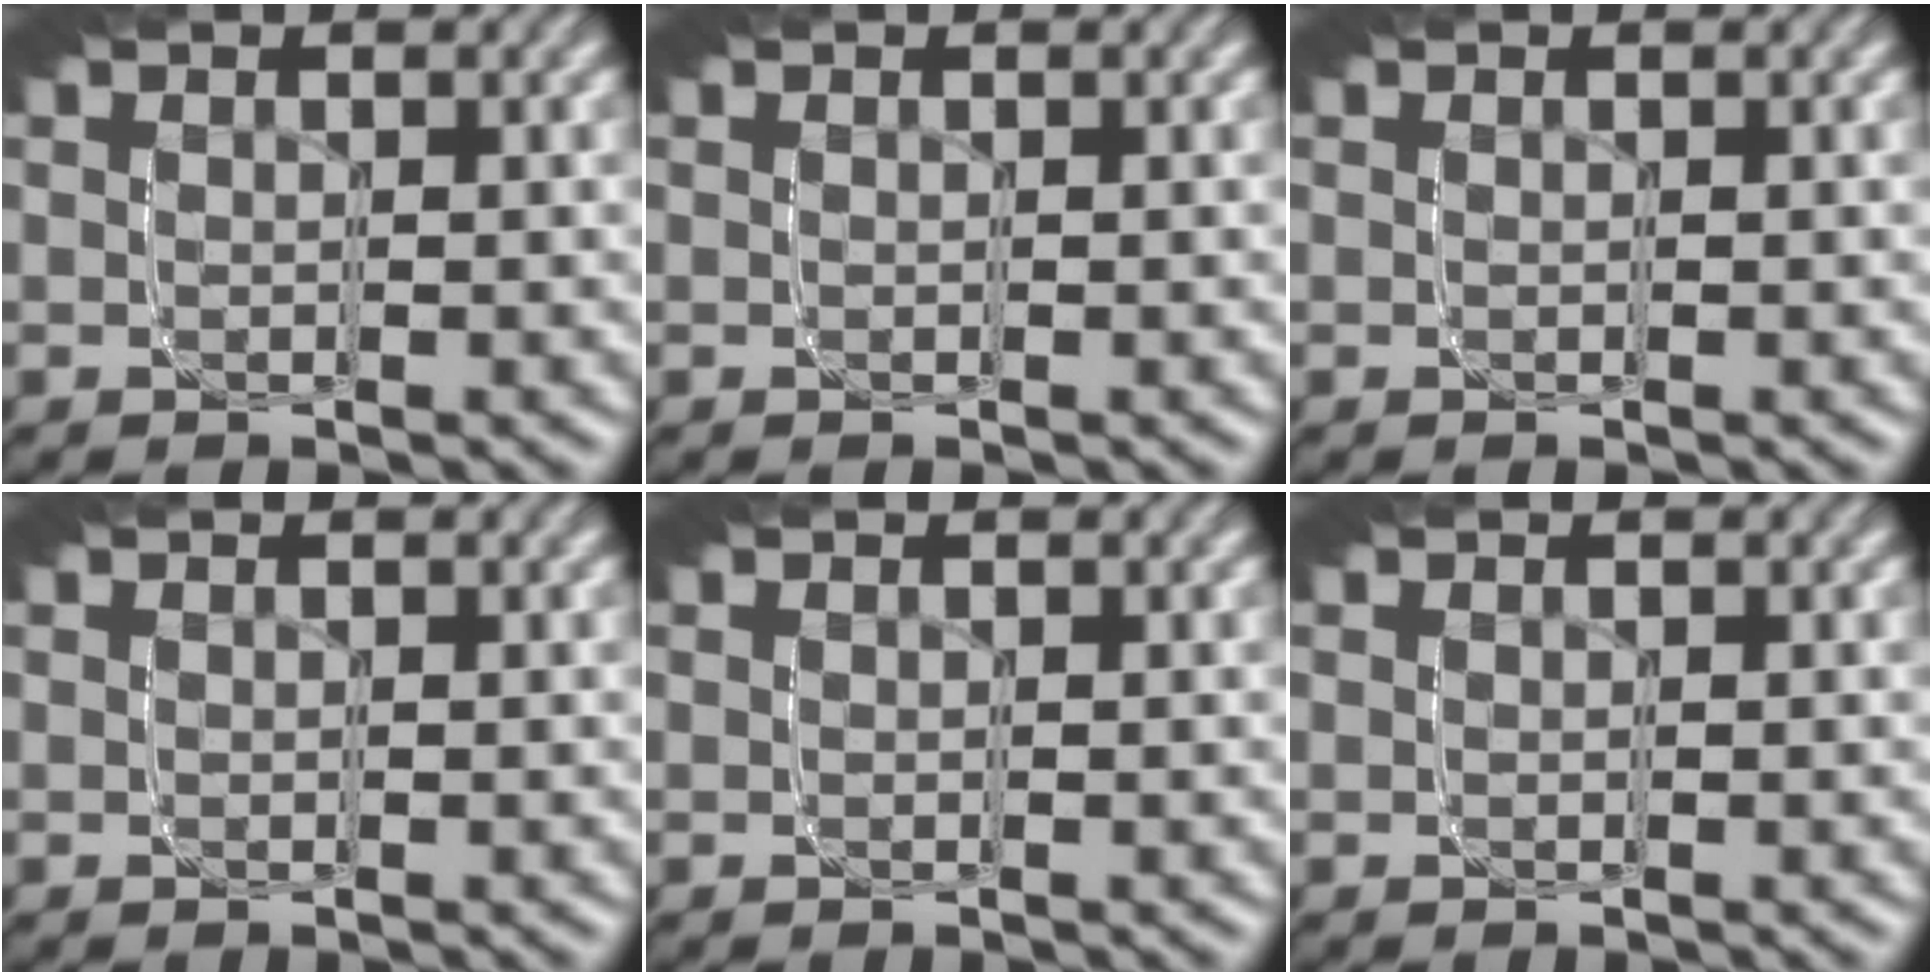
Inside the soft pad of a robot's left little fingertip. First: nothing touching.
{"total": 0.0}
{"total": 0.0}
{"total": 0.0}
{"total": 0.0}
{"total": 0.0}